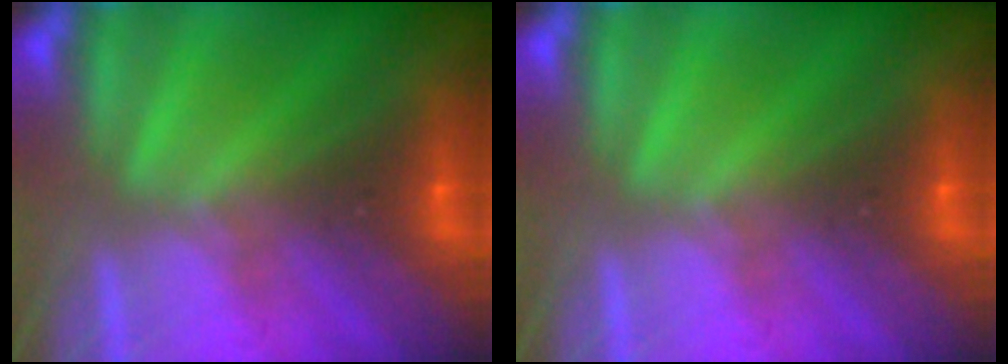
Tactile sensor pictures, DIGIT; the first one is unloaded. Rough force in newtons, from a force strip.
{"total": 0.0}